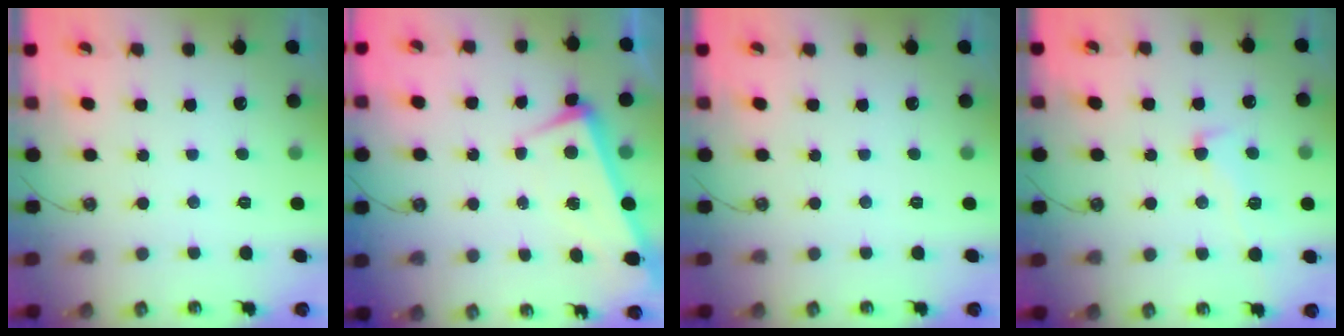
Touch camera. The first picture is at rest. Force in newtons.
{"total": 0.8, "press": 0.6, "slide": 0.6}
{"total": 0.0}
{"total": 1.6, "press": 1.2, "slide": 1.0}